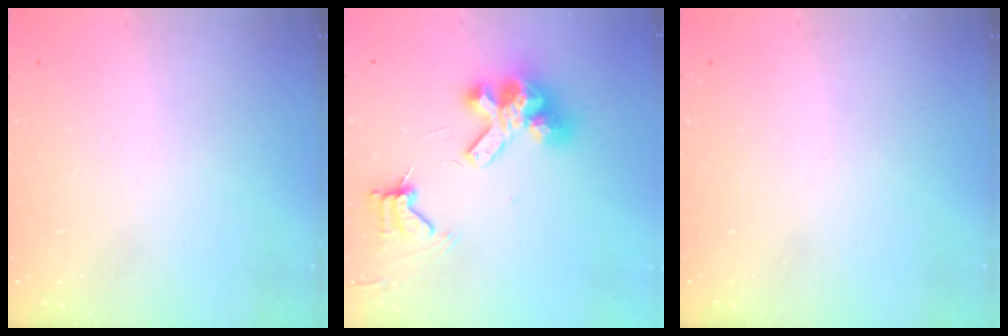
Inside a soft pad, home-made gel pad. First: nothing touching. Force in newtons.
{"total": 11.4, "press": 11.3, "slide": 1.5}
{"total": 0.0}